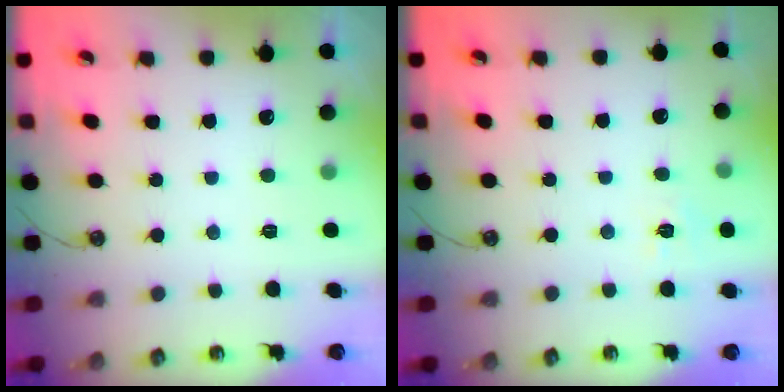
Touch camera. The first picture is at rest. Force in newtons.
{"total": 6.6, "press": 6.6, "slide": 0.5}